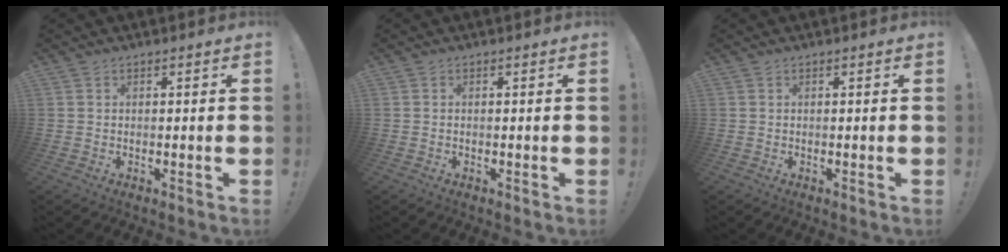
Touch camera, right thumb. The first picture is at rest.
{"total": 0.0}
{"total": 0.0}